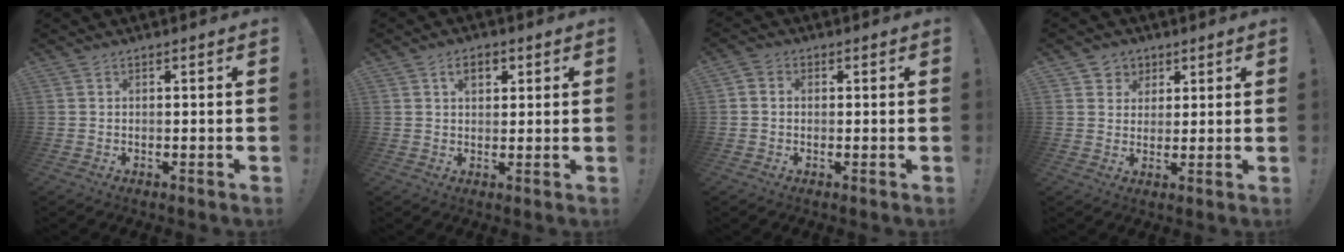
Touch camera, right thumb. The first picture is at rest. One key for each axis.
{"total": 4.8, "fx": 1.9, "fy": 3.1, "fz": 3.1, "tx": -0.040, "ty": 0.001, "tz": 0.030}
{"total": 2.7, "fx": -0.4, "fy": 2.2, "fz": 1.5, "tx": -0.029, "ty": 0.008, "tz": -0.005}
{"total": 4.8, "fx": 1.8, "fy": 4.4, "fz": 0.3, "tx": 0.001, "ty": -0.014, "tz": 0.035}